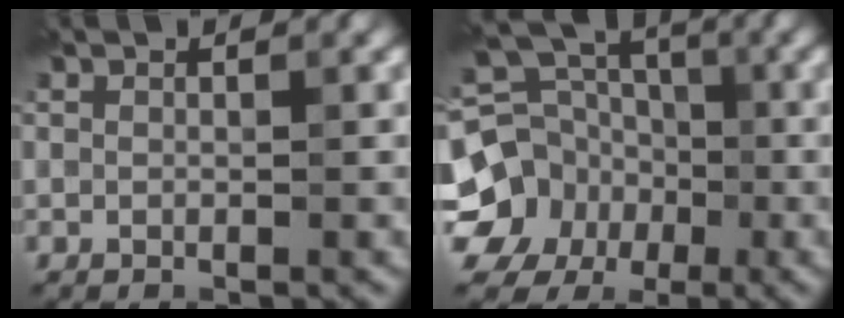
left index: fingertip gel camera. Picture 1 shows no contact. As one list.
[{"total": 10.8, "force": [-4.4, 9.4, 3.1], "torque": [-0.076, -0.009, -0.091]}]